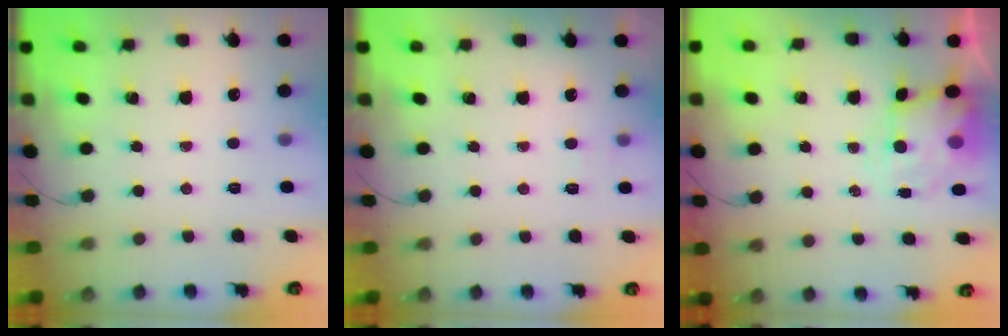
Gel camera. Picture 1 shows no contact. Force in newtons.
{"total": 4.0, "press": 3.8, "slide": 1.1}
{"total": 7.4, "press": 7.2, "slide": 1.7}